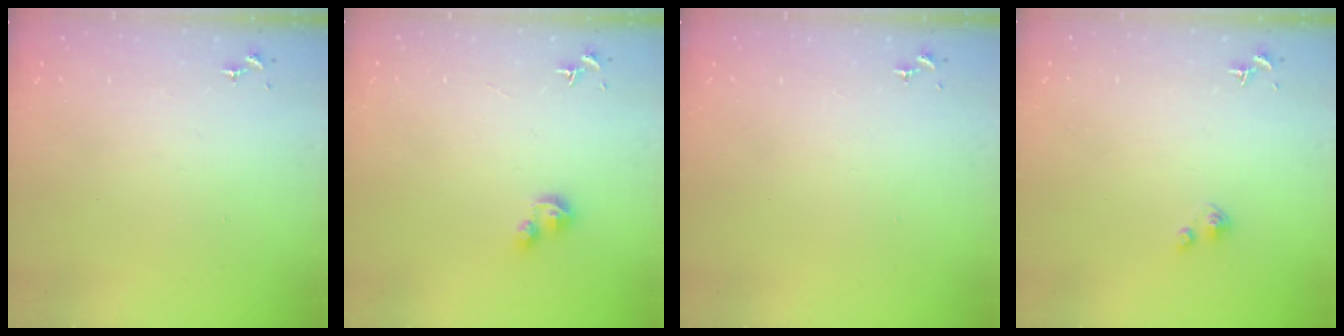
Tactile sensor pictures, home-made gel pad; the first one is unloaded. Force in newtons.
{"total": 3.7, "press": 3.6, "slide": 0.7}
{"total": 0.0}
{"total": 3.0, "press": 3.0, "slide": 0.3}